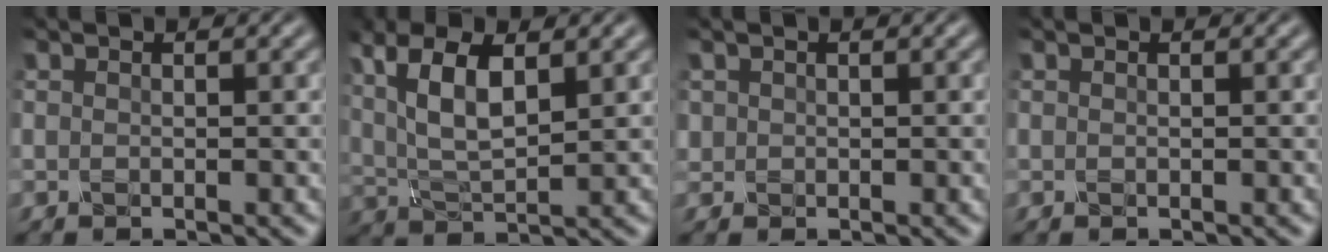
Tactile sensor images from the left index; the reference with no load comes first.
{"total": 7.0, "force": [2.4, 2.7, 5.9], "torque": [-0.126, 0.006, 0.046]}
{"total": 0.7, "force": [0.1, 0.7, -0.1], "torque": [0.001, -0.001, 0.005]}
{"total": 0.0}